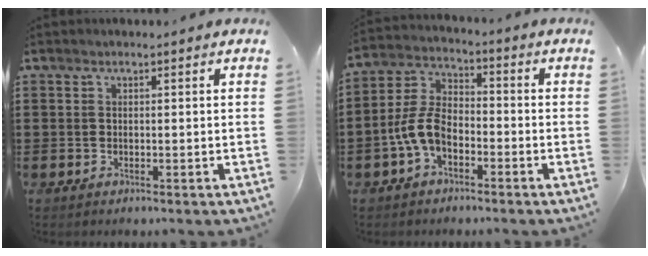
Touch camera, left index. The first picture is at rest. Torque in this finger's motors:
{"motor_torque": [1.22, 0.92, 0.34, 0.15]}